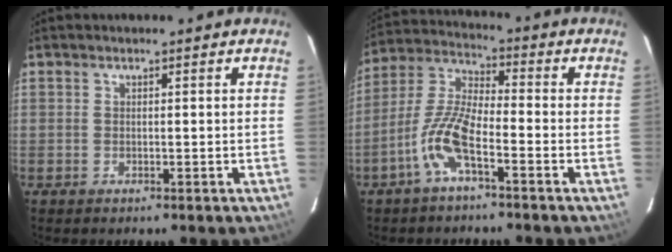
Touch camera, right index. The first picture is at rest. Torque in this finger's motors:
{"motor_torque": [0.32, -0.23, 0.28, 0.07]}